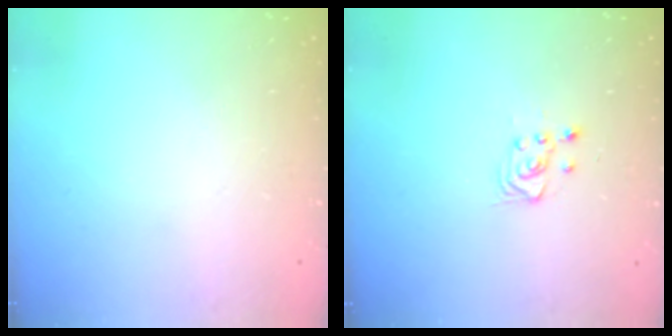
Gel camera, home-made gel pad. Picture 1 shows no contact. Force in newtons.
{"total": 3.0, "press": 2.8, "slide": 1.0}